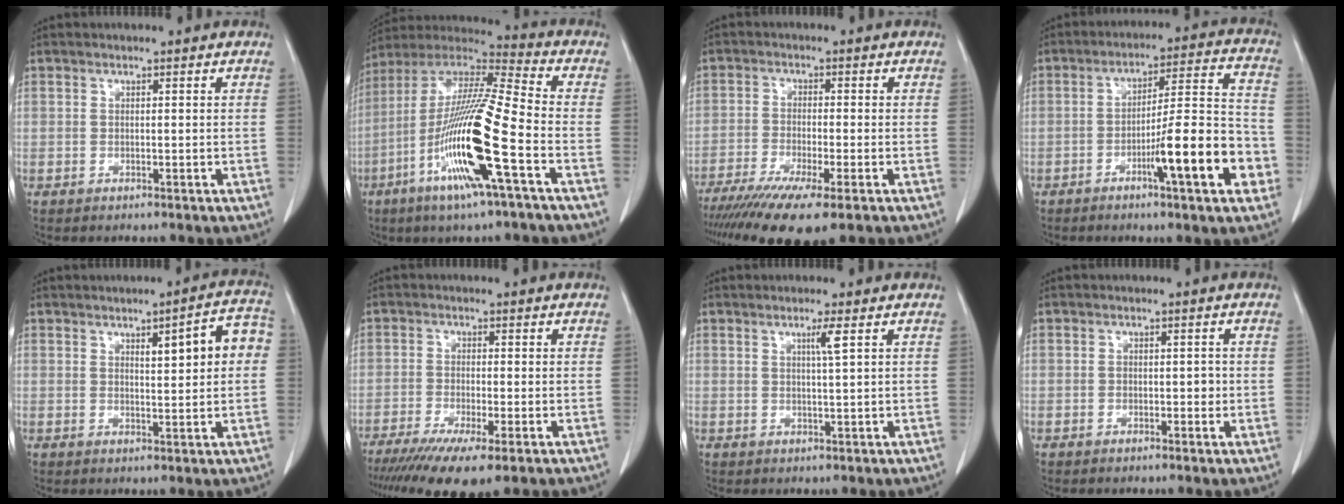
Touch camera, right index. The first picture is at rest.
{"total": 19.4, "force": [-6.7, 0.4, 18.2], "torque": [-0.377, -0.022, -0.133]}
{"total": 11.7, "force": [-8.2, 1.1, 8.3], "torque": [-0.141, -0.026, -0.133]}
{"total": 13.9, "force": [-5.1, 1.1, 12.9], "torque": [-0.188, 0.009, -0.077]}
{"total": 7.3, "force": [1.6, 1.4, 7.0], "torque": [-0.091, 0.019, 0.019]}
{"total": 10.0, "force": [-6.6, 1.1, 7.4], "torque": [-0.117, -0.024, -0.106]}
{"total": 2.2, "force": [0.9, -0.5, 1.9], "torque": [-0.037, -0.004, 0.018]}
{"total": 1.4, "force": [-0.2, 0.9, 1.0], "torque": [-0.011, 0.005, -0.002]}